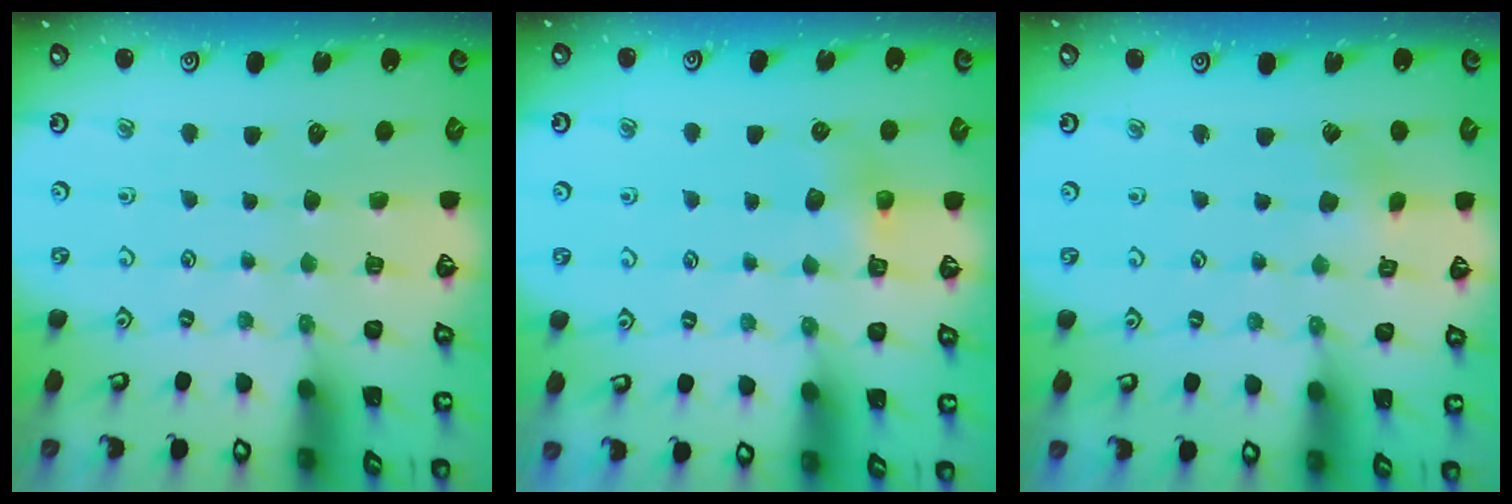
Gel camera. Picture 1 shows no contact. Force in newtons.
{"total": 5.1, "press": 5.1, "slide": 0.4}
{"total": 1.9, "press": 1.9, "slide": 0.2}